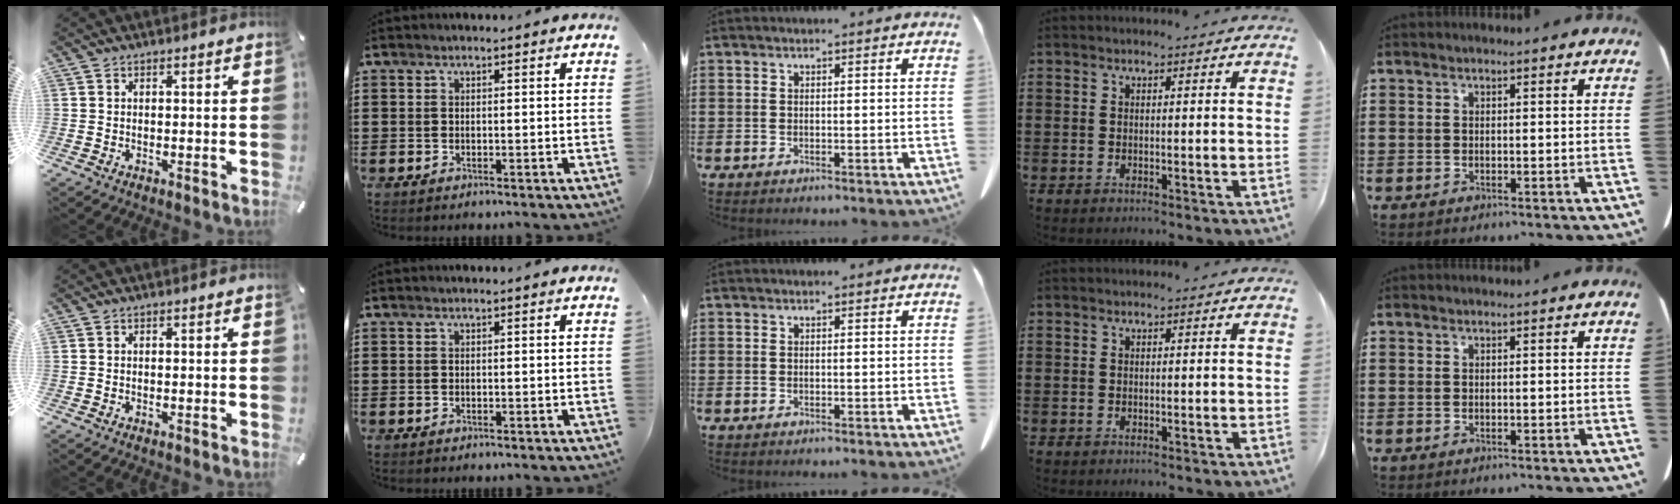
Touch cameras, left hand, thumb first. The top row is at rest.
{}